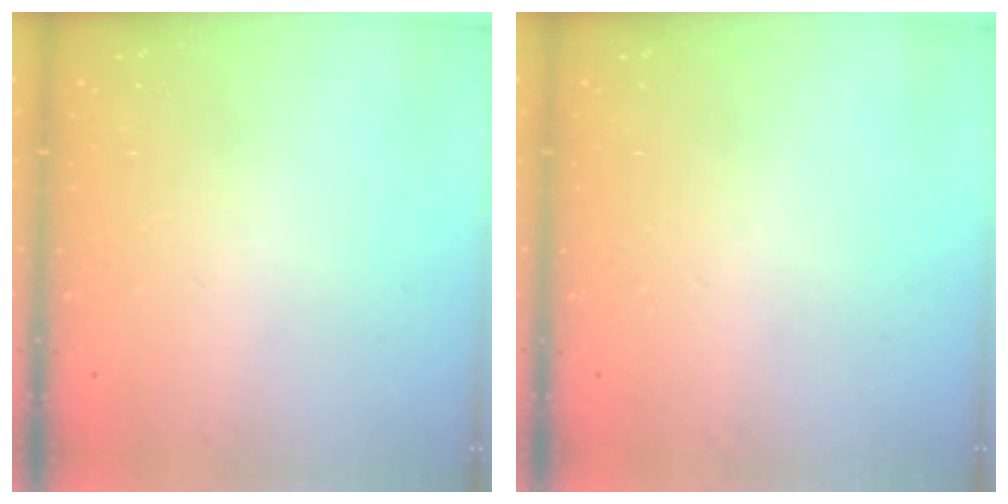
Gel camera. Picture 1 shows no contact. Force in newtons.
{"total": 0.0}